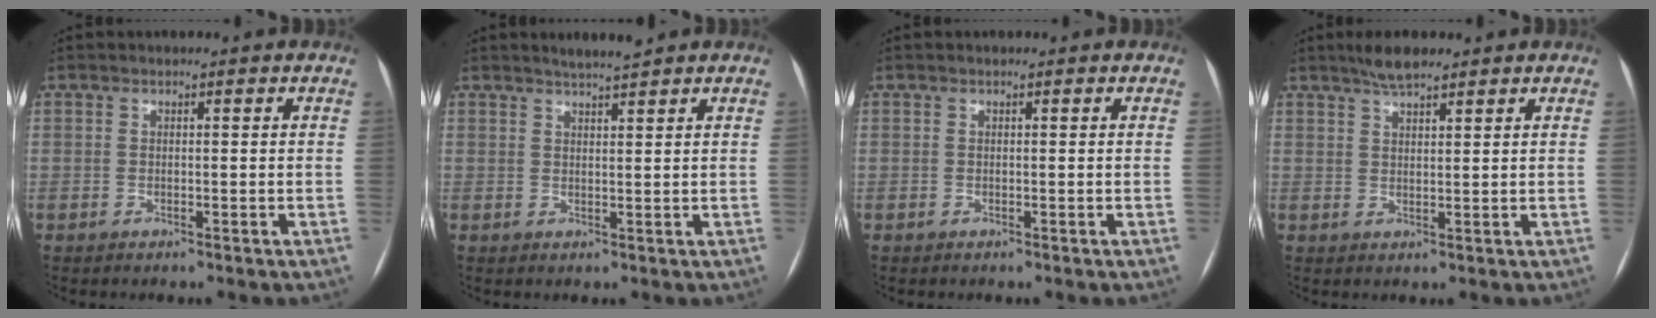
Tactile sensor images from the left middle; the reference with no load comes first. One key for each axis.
{"total": 2.7, "fx": 2.5, "fy": -0.2, "fz": 1.1, "tx": -0.020, "ty": 0.003, "tz": 0.043}
{"total": 0.0}
{"total": 4.0, "fx": 3.2, "fy": 0.7, "fz": 2.3, "tx": -0.046, "ty": 0.007, "tz": 0.059}